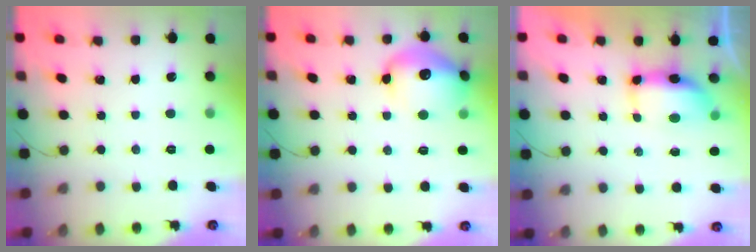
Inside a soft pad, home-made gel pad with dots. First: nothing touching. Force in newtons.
{"total": 14.5, "press": 14.5, "slide": 1.2}
{"total": 7.4, "press": 7.0, "slide": 2.3}